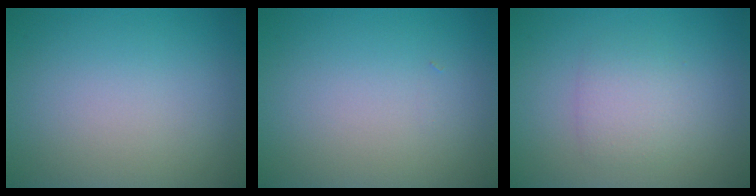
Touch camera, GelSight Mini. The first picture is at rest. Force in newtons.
{"total": 0.0}
{"total": 2.3, "press": 2.3, "slide": 0.1}